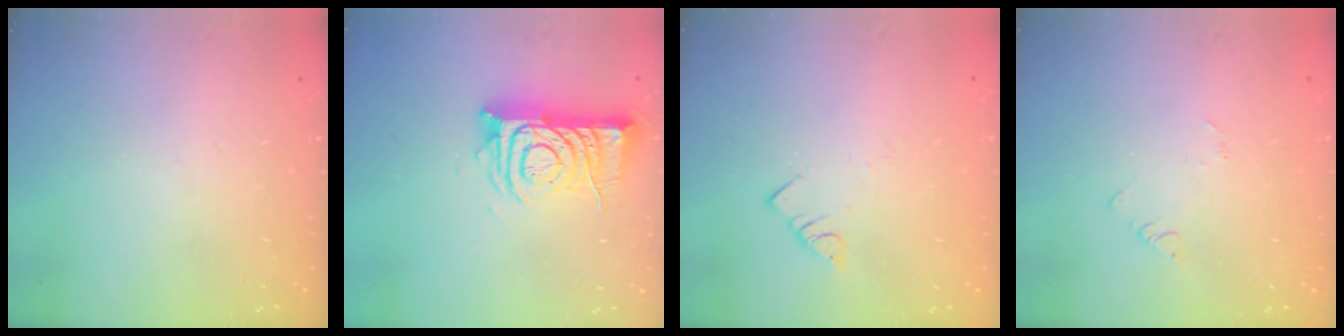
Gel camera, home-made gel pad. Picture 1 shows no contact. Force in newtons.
{"total": 11.7, "press": 11.6, "slide": 1.0}
{"total": 2.8, "press": 2.8, "slide": 0.2}
{"total": 2.4, "press": 2.4, "slide": 0.3}